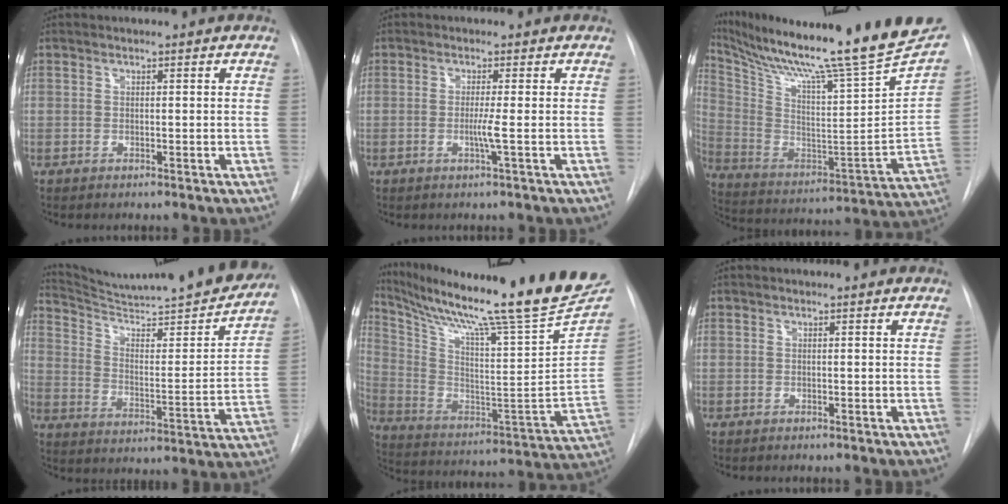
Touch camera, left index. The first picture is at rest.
{"total": 1.9, "force": [-0.7, -0.7, 1.7], "torque": [-0.030, -0.006, -0.017]}
{"total": 30.9, "force": [25.9, 0.9, 16.8], "torque": [-0.300, -0.089, 0.376]}
{"total": 25.5, "force": [23.6, 1.0, 9.6], "torque": [-0.146, -0.079, 0.321]}
{"total": 28.3, "force": [23.1, -0.2, 16.3], "torque": [-0.280, -0.086, 0.342]}
{"total": 0.0}